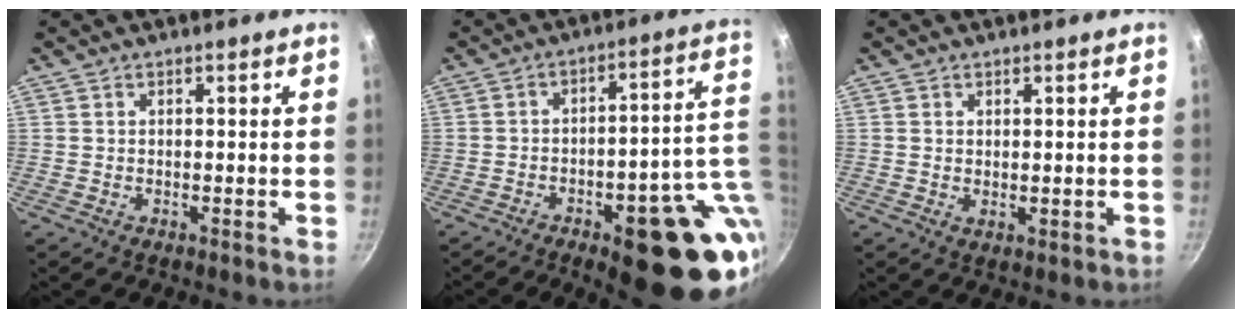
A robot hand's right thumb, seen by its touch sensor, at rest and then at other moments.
{"total": 19.6, "force": [-4.4, 6.7, 17.9], "torque": [-0.189, 0.020, -0.052]}
{"total": 1.3, "force": [0.6, 0.6, 1.0], "torque": [-0.013, -0.012, 0.007]}